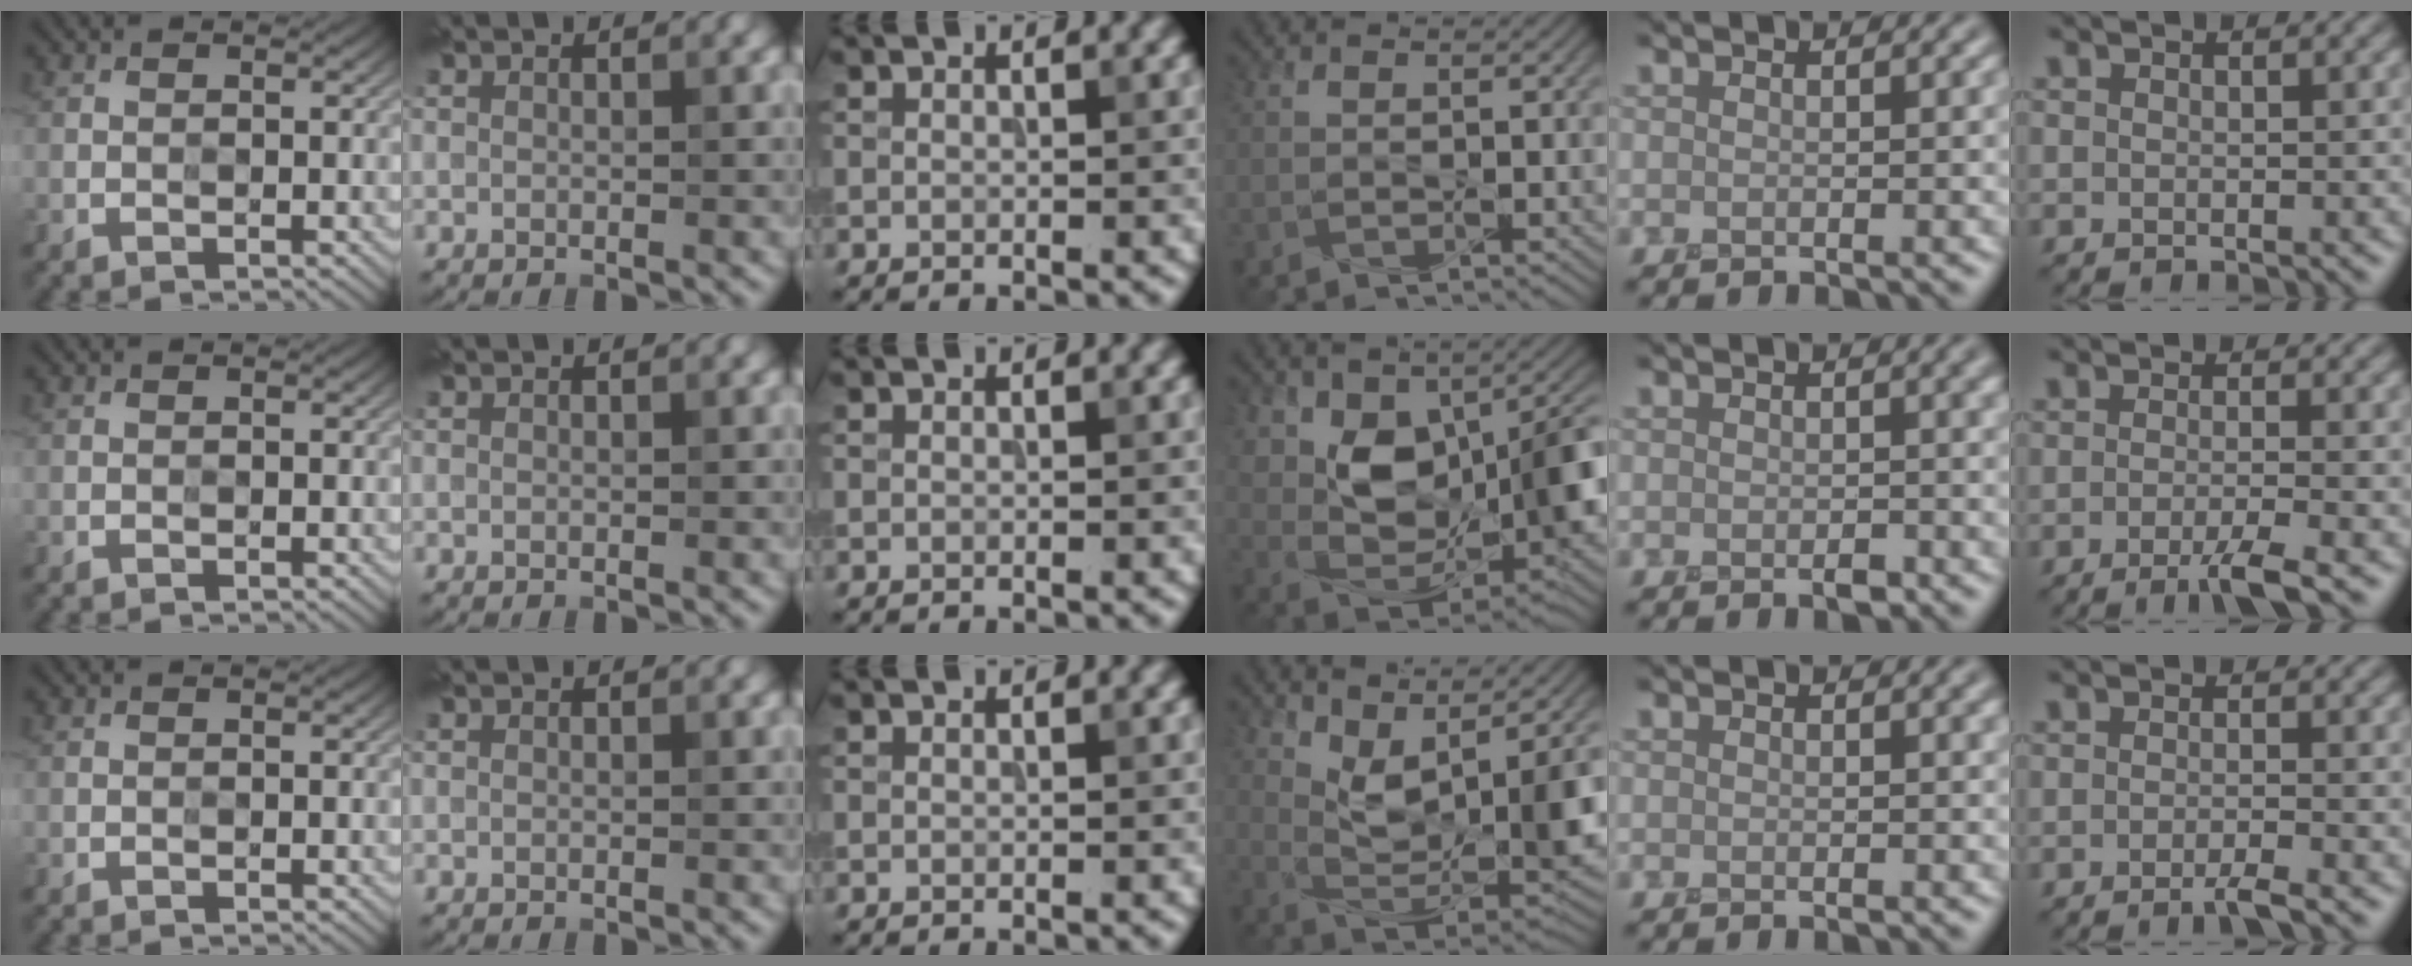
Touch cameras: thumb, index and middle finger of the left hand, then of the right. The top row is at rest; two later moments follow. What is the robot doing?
{"motion": "squeeze", "object": "stress ball aka squeeze ball"}